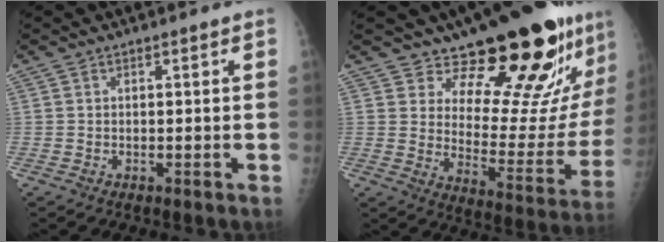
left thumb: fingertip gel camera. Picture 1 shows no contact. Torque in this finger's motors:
{"motor_torque": [1.78, 1.94, 0.31, -0.58, 0.10]}